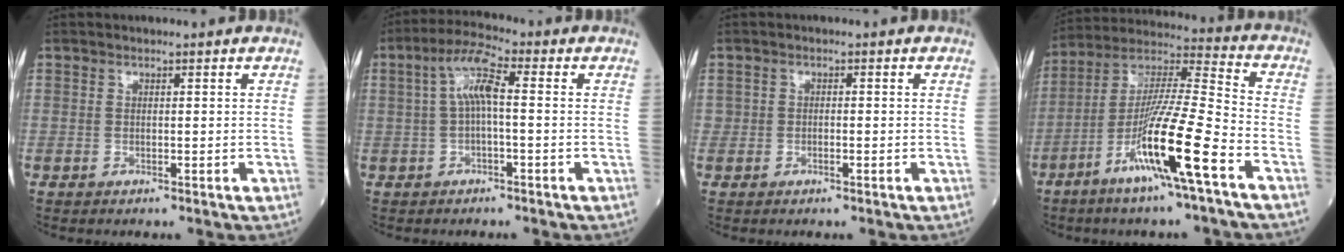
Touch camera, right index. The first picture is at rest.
{"total": 5.9, "force": [0.5, 1.0, 5.8], "torque": [-0.113, 0.020, 0.009]}
{"total": 0.7, "force": [-0.3, 0.0, 0.6], "torque": [-0.013, 0.002, -0.003]}
{"total": 15.5, "force": [-7.1, -0.5, 13.8], "torque": [-0.268, -0.014, -0.133]}